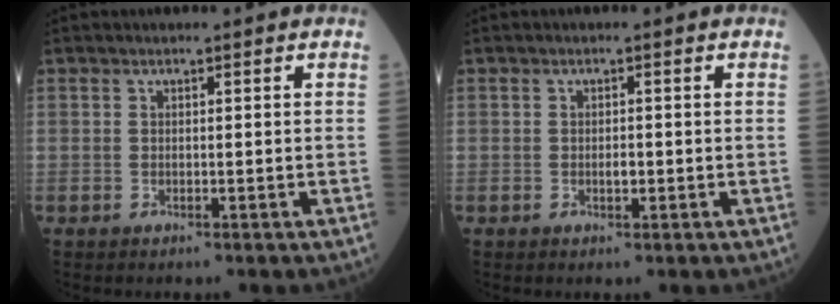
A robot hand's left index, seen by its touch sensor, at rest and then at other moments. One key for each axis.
{"total": 1.4, "fx": -0.4, "fy": 0.6, "fz": 1.2, "tx": -0.022, "ty": 0.001, "tz": -0.005}